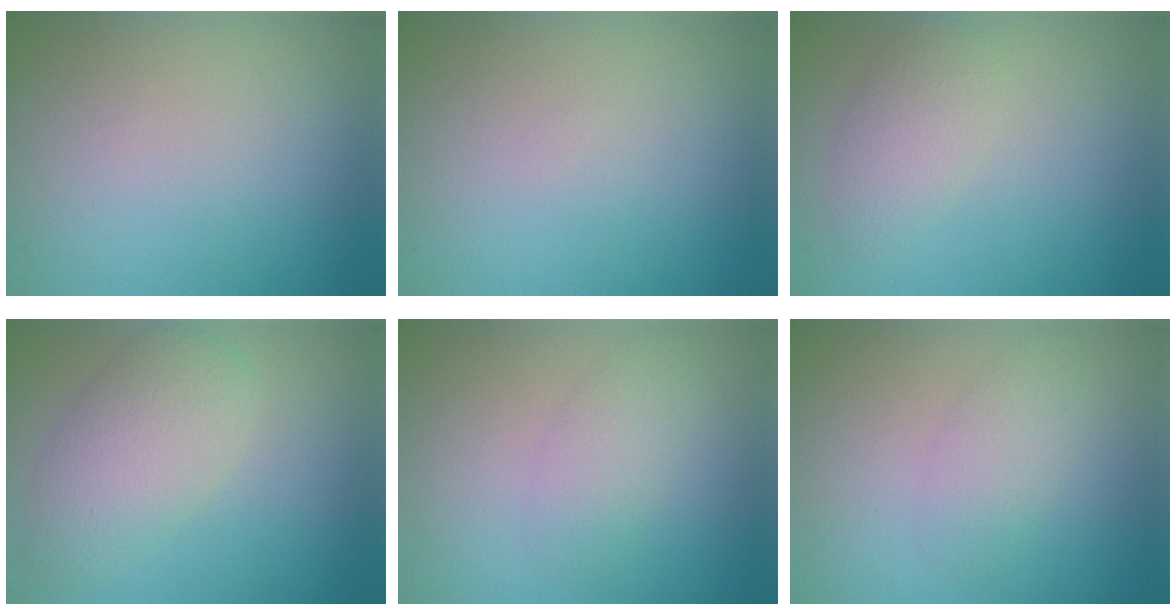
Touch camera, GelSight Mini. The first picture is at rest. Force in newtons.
{"total": 0.0}
{"total": 2.5, "press": 2.5, "slide": 0.0}
{"total": 4.8, "press": 4.8, "slide": 0.1}
{"total": 2.2, "press": 2.2, "slide": 0.1}
{"total": 2.2, "press": 2.2, "slide": 0.1}